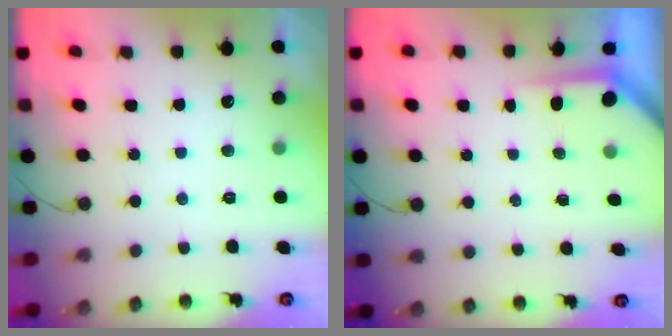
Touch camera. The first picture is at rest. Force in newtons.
{"total": 3.4, "press": 3.4, "slide": 0.3}